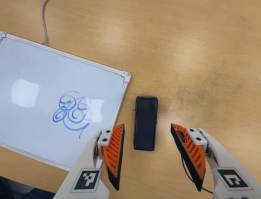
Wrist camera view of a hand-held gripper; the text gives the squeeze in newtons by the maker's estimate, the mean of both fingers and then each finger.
{"total": 0.0}